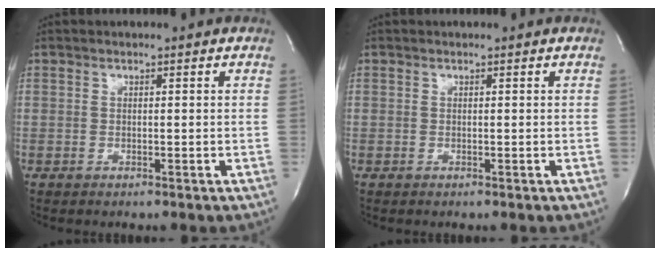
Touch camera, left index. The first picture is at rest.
{"total": 0.0}